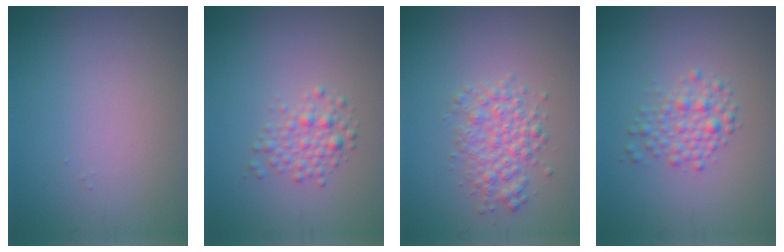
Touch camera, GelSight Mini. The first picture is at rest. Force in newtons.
{"total": 2.1, "press": 2.1, "slide": 0.1}
{"total": 3.2, "press": 3.2, "slide": 0.1}
{"total": 2.4, "press": 2.4, "slide": 0.1}